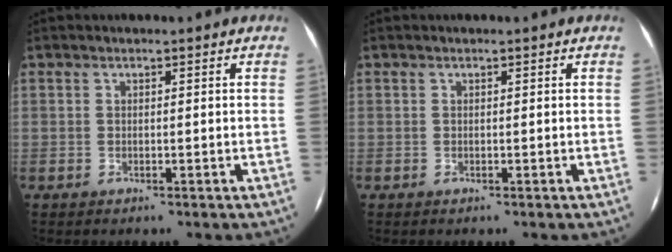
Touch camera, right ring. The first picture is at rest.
{"total": 0.0}